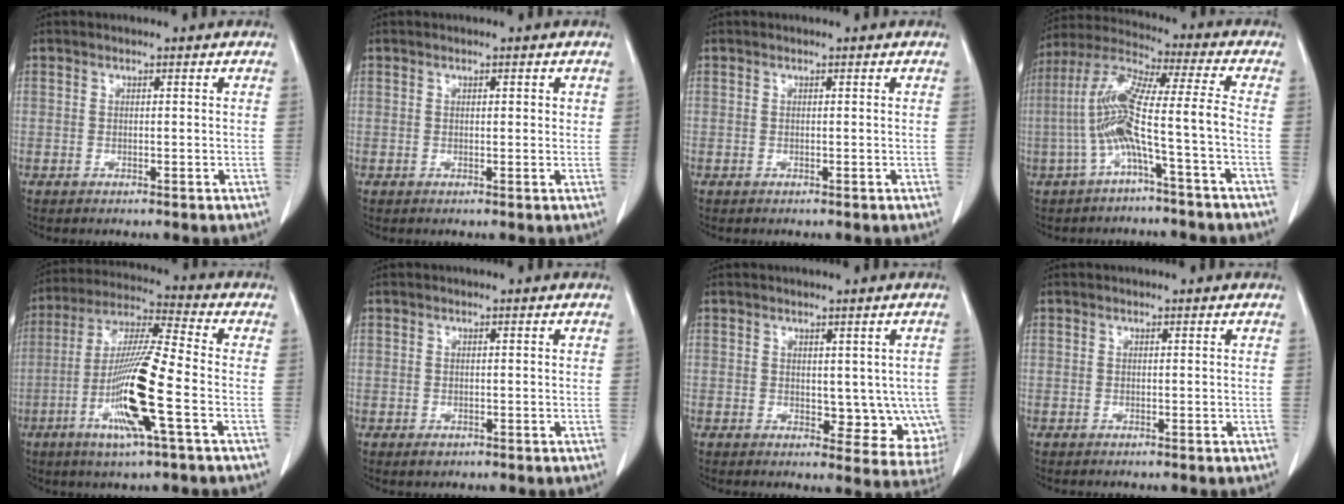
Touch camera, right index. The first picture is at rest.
{"total": 1.2, "force": [0.5, 0.5, 0.9], "torque": [-0.012, 0.001, 0.004]}
{"total": 0.0}
{"total": 11.1, "force": [-3.3, -0.5, 10.6], "torque": [-0.220, 0.027, -0.068]}
{"total": 15.2, "force": [-4.9, 0.3, 14.4], "torque": [-0.290, -0.014, -0.097]}
{"total": 1.1, "force": [-0.5, 0.9, 0.4], "torque": [-0.005, 0.002, -0.003]}
{"total": 7.9, "force": [-0.6, 4.8, 6.2], "torque": [-0.045, -0.003, 0.002]}
{"total": 0.0}